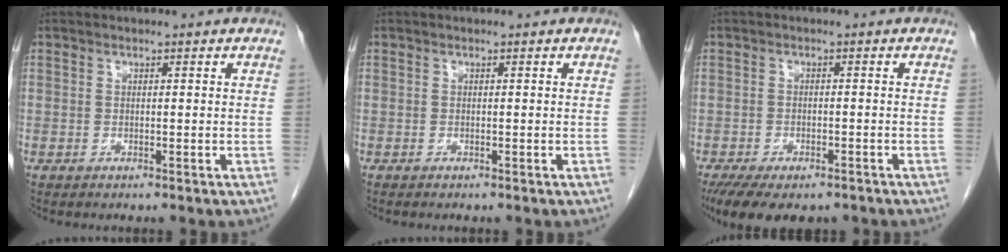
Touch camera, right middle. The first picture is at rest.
{"total": 0.0}
{"total": 10.6, "force": [-7.7, 4.5, 5.7], "torque": [-0.096, -0.009, -0.110]}